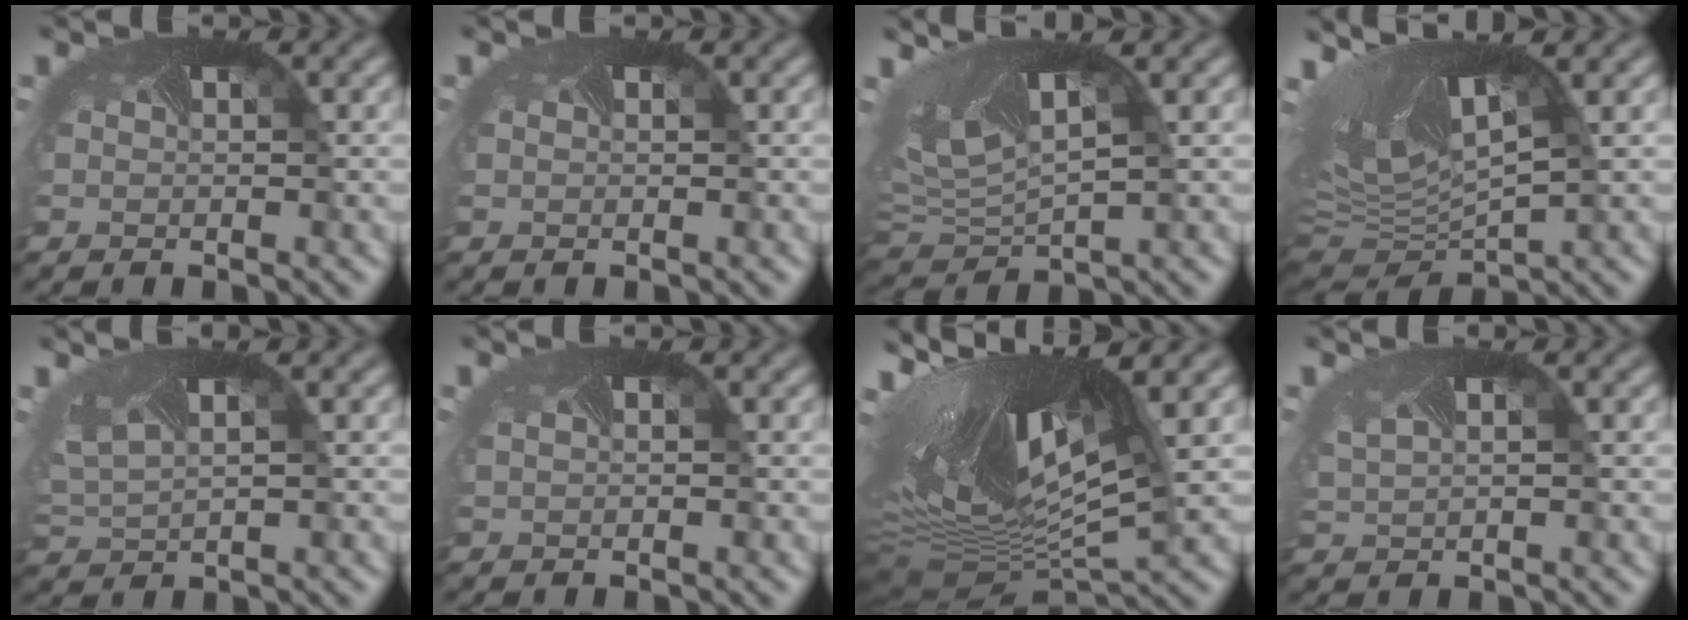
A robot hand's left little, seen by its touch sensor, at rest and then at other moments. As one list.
[{"total": 0.0}, {"total": 6.9, "force": [1.8, 3.5, 5.6], "torque": [-0.127, -0.011, 0.041]}, {"total": 12.7, "force": [3.7, 6.1, 10.5], "torque": [-0.229, 0.012, 0.090]}, {"total": 3.5, "force": [1.7, 1.7, 2.5], "torque": [-0.066, 0.007, 0.046]}, {"total": 0.9, "force": [0.5, 0.6, 0.5], "torque": [-0.013, 0.003, 0.006]}, {"total": 15.9, "force": [2.5, 7.2, 14.0], "torque": [-0.271, -0.009, 0.053]}, {"total": 1.5, "force": [1.1, 0.7, 0.7], "torque": [-0.040, -0.003, 0.036]}]